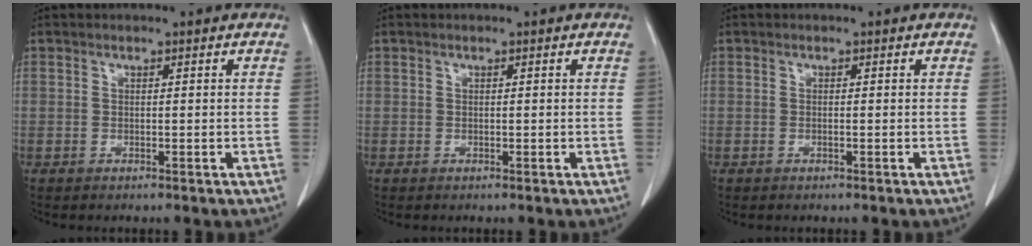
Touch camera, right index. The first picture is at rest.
{"total": 0.0}
{"total": 0.0}